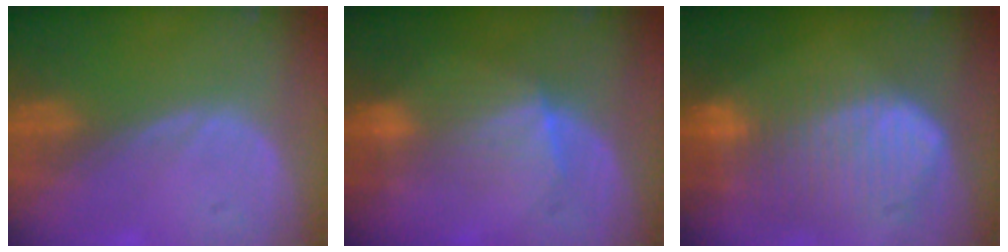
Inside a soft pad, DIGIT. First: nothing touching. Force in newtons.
{"total": 4.9, "press": 4.7, "slide": 1.2}
{"total": 10.2, "press": 8.8, "slide": 5.2}